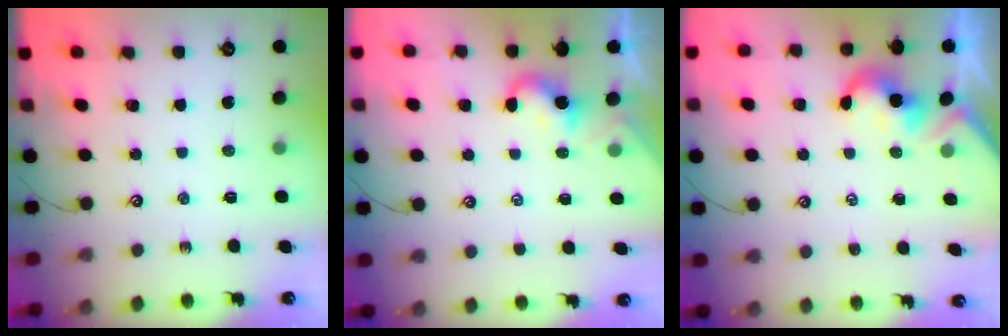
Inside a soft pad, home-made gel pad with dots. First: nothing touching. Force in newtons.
{"total": 1.2, "press": 1.2, "slide": 0.2}
{"total": 2.0, "press": 2.0, "slide": 0.5}